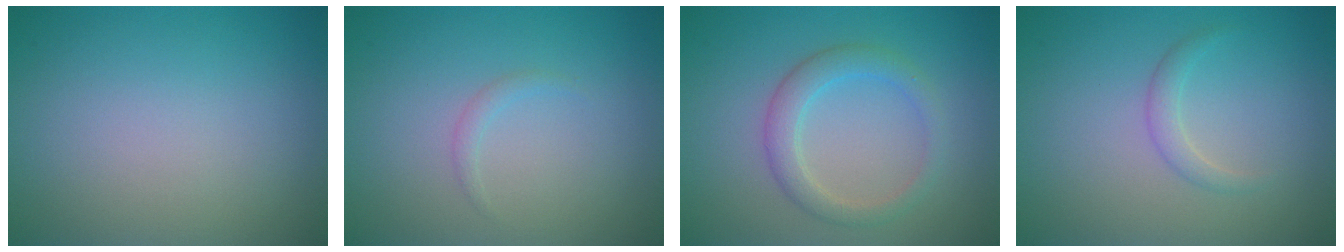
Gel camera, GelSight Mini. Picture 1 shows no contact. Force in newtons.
{"total": 0.7, "press": 0.7, "slide": 0.1}
{"total": 2.8, "press": 2.8, "slide": 0.1}
{"total": 1.2, "press": 1.2, "slide": 0.0}